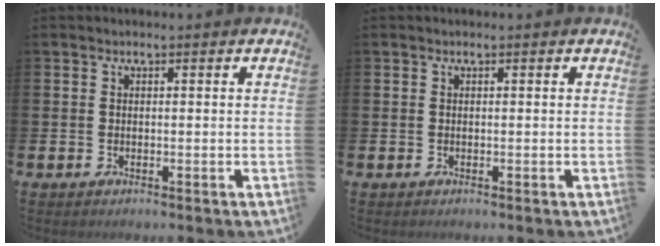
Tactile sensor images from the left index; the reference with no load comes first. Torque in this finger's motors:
{"motor_torque": [0.01, 0.01, -0.02, 0.00]}